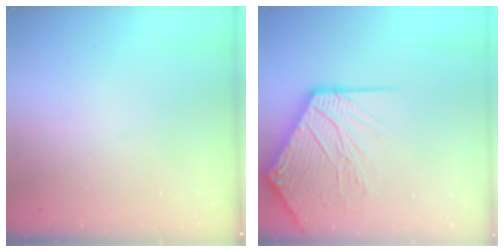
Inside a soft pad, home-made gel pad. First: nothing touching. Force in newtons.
{"total": 18.3, "press": 18.2, "slide": 2.4}